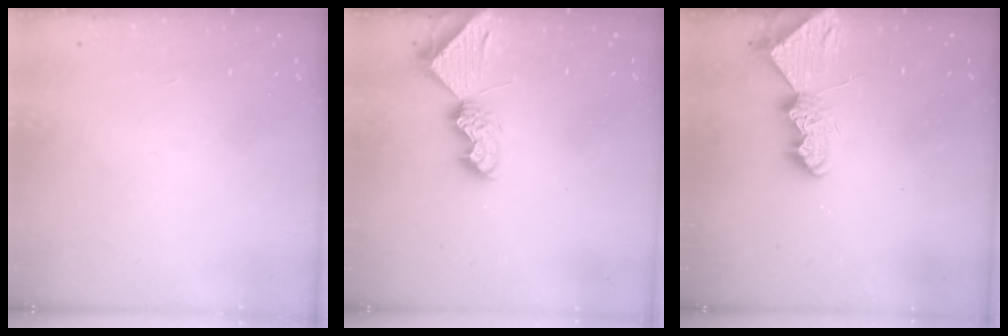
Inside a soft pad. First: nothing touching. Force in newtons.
{"total": 7.7, "press": 7.6, "slide": 0.9}
{"total": 8.2, "press": 8.2, "slide": 0.9}